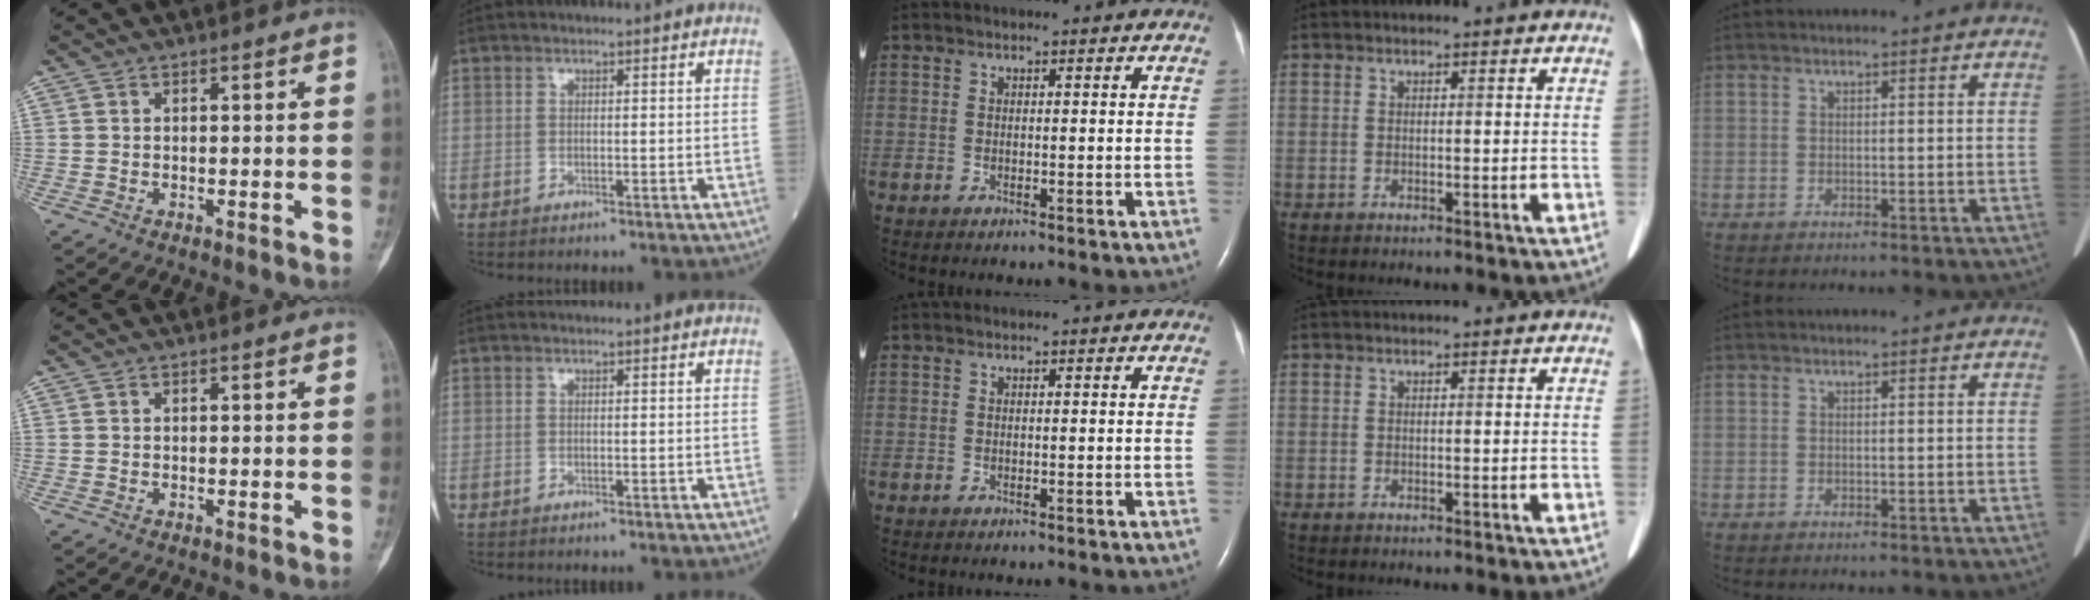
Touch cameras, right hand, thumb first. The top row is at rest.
{}